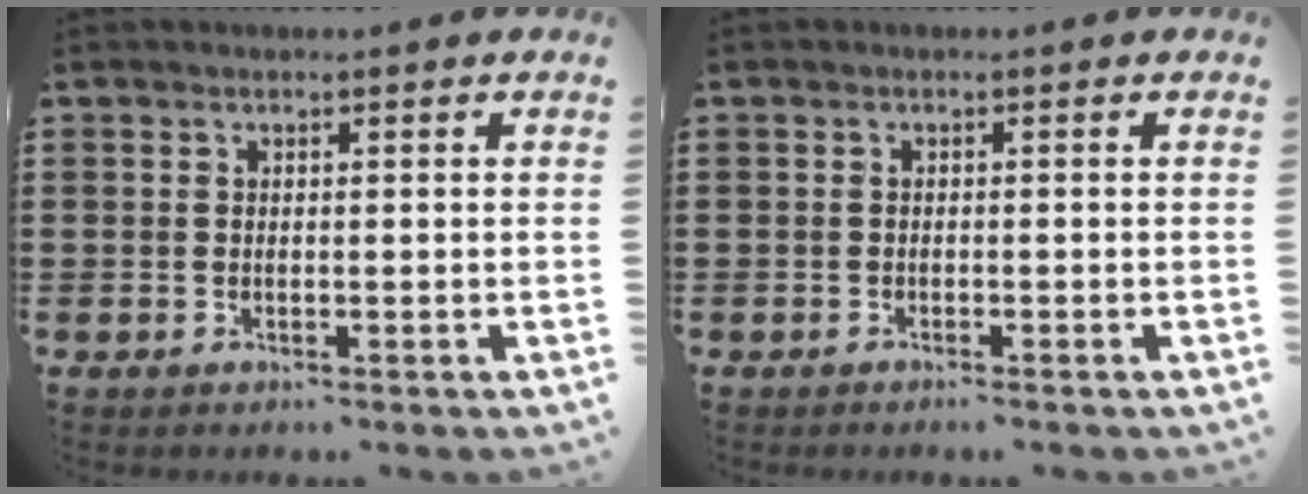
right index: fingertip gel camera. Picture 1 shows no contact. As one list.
[{"total": 0.6, "force": [-0.6, 0.0, 0.1], "torque": [-0.003, -0.001, -0.013]}]